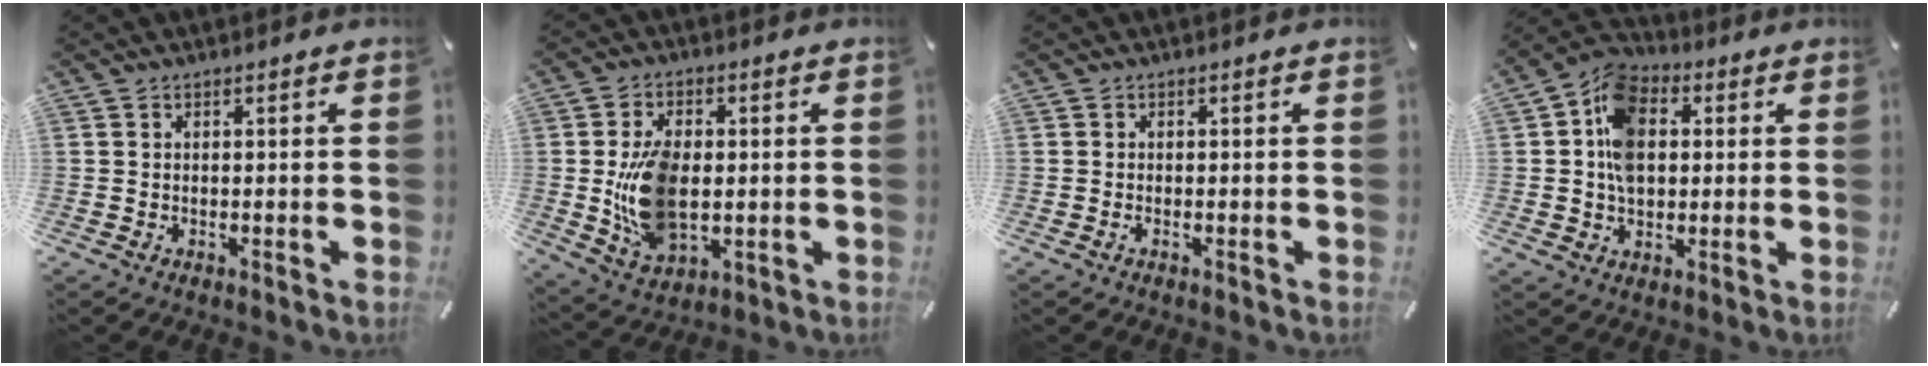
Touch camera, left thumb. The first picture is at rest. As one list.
[{"total": 13.7, "force": [-0.5, 8.9, 10.4], "torque": [-0.230, -0.005, -0.006]}, {"total": 0.6, "force": [-0.2, 0.1, 0.5], "torque": [-0.010, -0.003, -0.003]}, {"total": 11.2, "force": [1.2, 8.8, 6.9], "torque": [-0.142, 0.017, 0.024]}]